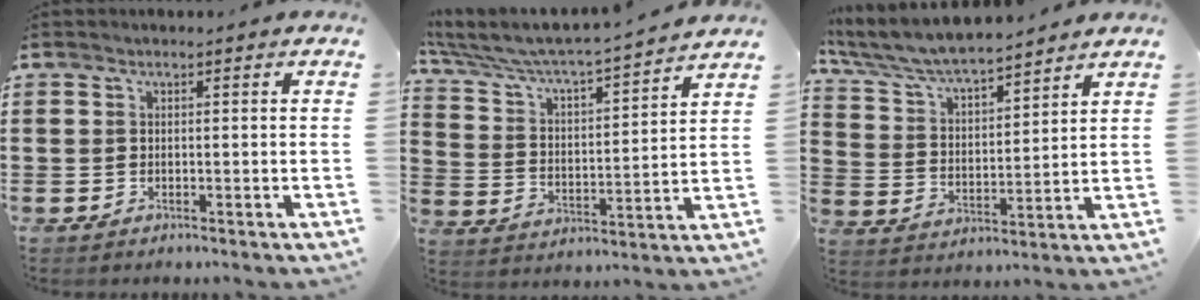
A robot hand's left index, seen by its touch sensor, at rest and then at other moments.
{"total": 4.7, "force": [4.5, 0.0, 1.3], "torque": [-0.052, -0.041, 0.065]}
{"total": 6.8, "force": [6.3, 0.9, 2.3], "torque": [-0.073, -0.036, 0.107]}